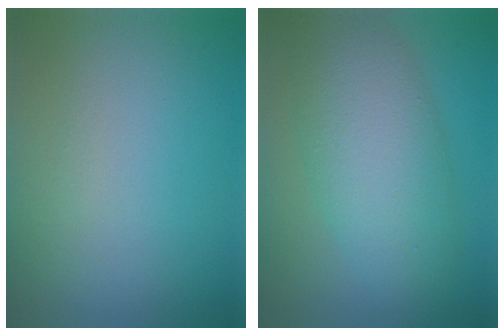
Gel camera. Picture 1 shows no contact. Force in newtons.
{"total": 7.8, "press": 7.8, "slide": 0.2}